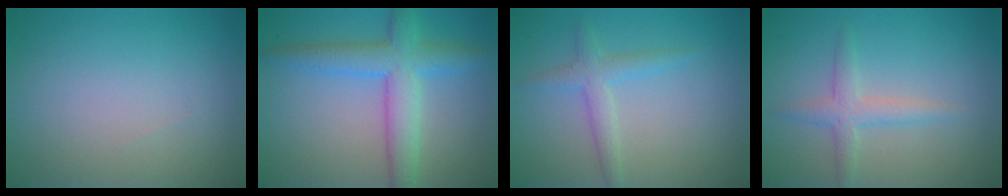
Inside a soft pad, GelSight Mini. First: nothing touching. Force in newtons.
{"total": 5.6, "press": 5.6, "slide": 0.0}
{"total": 2.3, "press": 2.3, "slide": 0.1}
{"total": 2.4, "press": 2.4, "slide": 0.0}